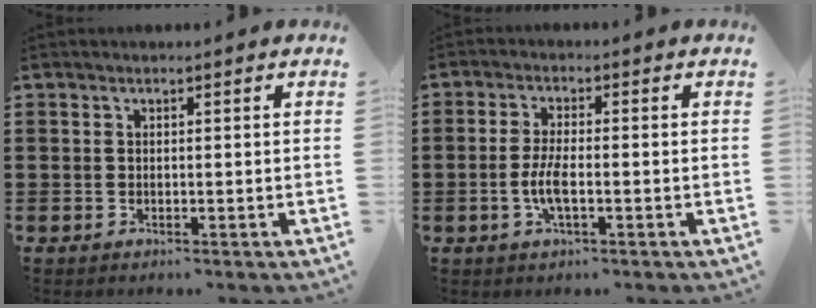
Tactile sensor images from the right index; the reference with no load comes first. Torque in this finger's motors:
{"motor_torque": [2.14, 0.00, 0.41, 0.13]}